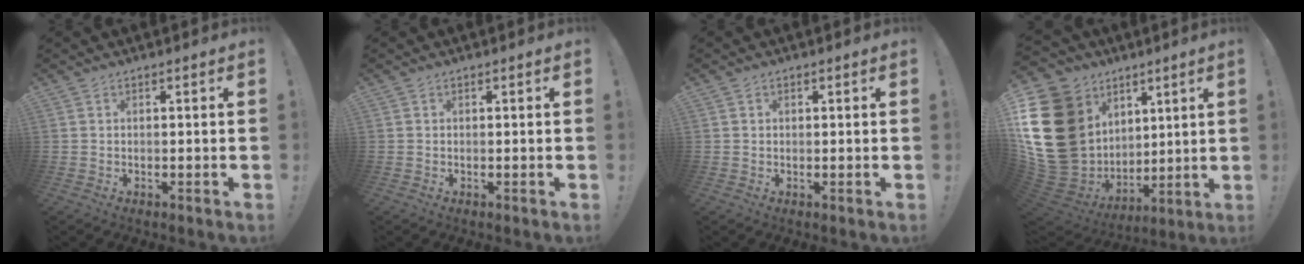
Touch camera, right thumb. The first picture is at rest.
{"total": 0.0}
{"total": 0.7, "force": [0.3, 0.6, 0.1], "torque": [-0.003, 0.003, 0.005]}
{"total": 27.5, "force": [5.2, 21.9, 15.8], "torque": [-0.296, -0.049, 0.166]}